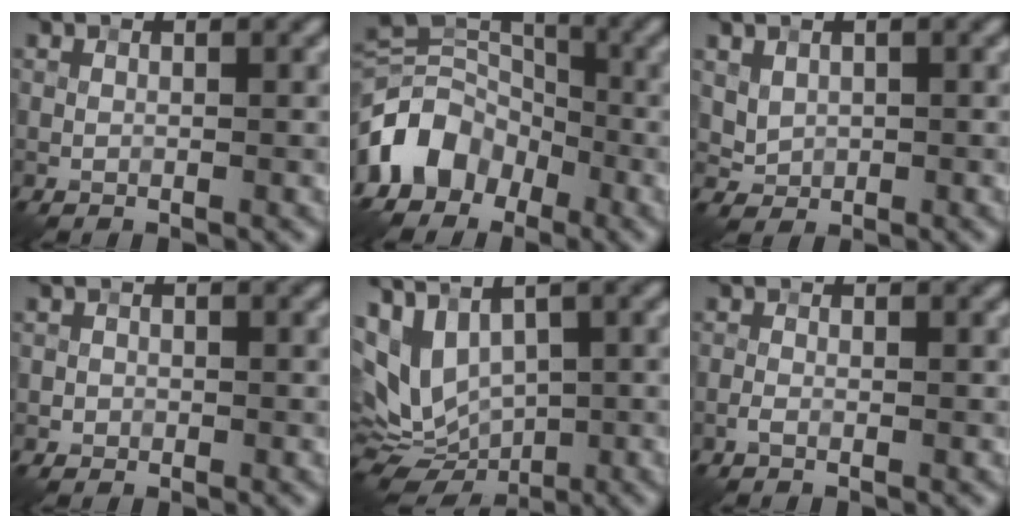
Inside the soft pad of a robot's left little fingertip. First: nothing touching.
{"total": 8.2, "force": [-4.1, 6.1, 3.7], "torque": [-0.068, 0.007, -0.093]}
{"total": 1.5, "force": [0.6, 1.2, 0.7], "torque": [-0.015, -0.004, 0.019]}
{"total": 0.6, "force": [-0.3, 0.5, -0.1], "torque": [0.007, -0.001, -0.006]}
{"total": 5.8, "force": [1.2, 3.2, 4.7], "torque": [-0.100, -0.004, 0.024]}
{"total": 0.6, "force": [-0.4, 0.0, 0.5], "torque": [-0.014, 0.002, -0.010]}